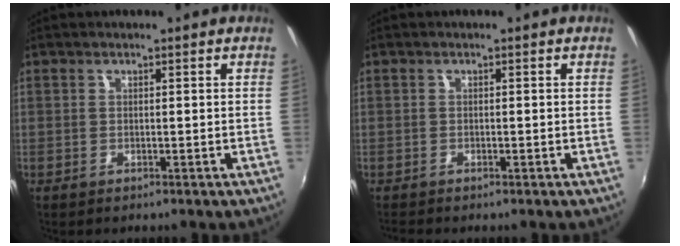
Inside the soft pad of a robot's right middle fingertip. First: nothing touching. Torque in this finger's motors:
{"motor_torque": [0.19, -0.25, 0.05, 0.01]}